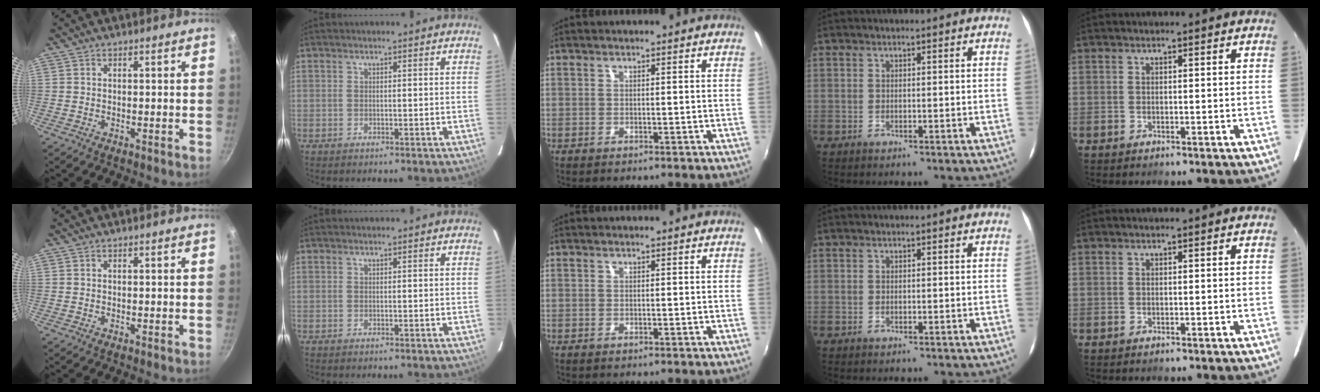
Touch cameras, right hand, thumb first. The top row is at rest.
{}